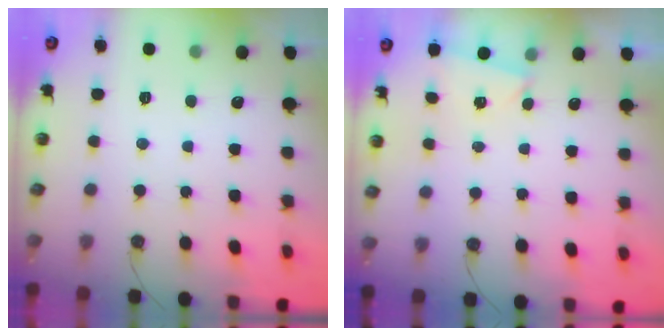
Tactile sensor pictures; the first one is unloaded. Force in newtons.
{"total": 1.0, "press": 0.9, "slide": 0.4}